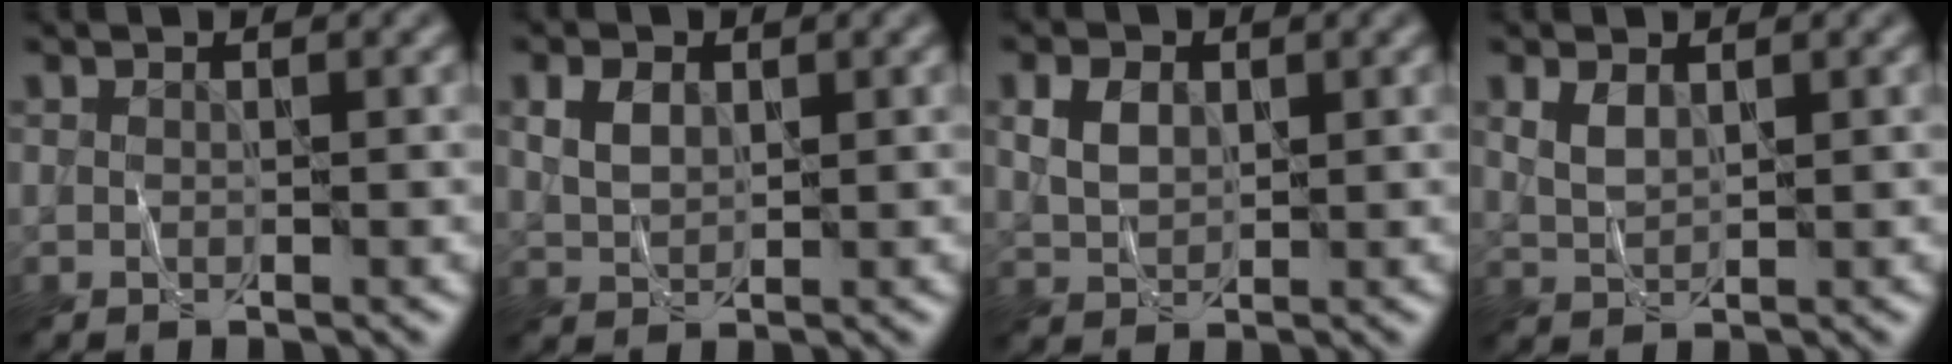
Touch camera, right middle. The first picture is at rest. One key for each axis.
{"total": 2.5, "fx": 0.9, "fy": 1.7, "fz": 1.6, "tx": -0.037, "ty": 0.003, "tz": 0.021}
{"total": 2.8, "fx": 0.9, "fy": 2.0, "fz": 1.8, "tx": -0.041, "ty": 0.003, "tz": 0.019}
{"total": 1.9, "fx": 1.0, "fy": 1.0, "fz": 1.2, "tx": -0.032, "ty": 0.000, "tz": 0.026}